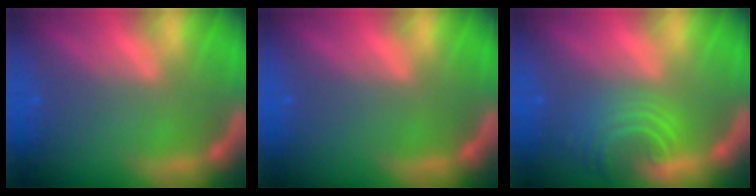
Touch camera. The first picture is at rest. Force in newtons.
{"total": 0.0}
{"total": 5.5}